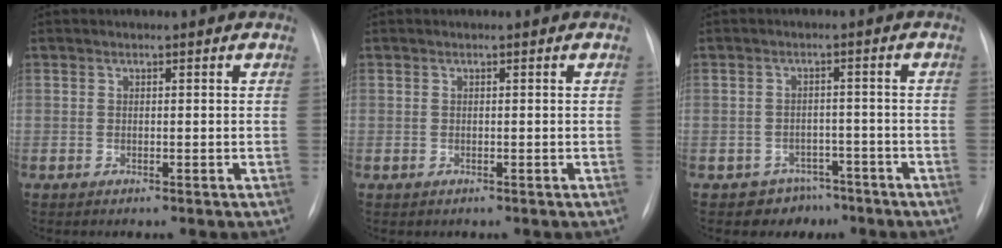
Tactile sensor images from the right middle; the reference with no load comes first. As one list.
[{"total": 0.0}, {"total": 4.8, "force": [-3.4, 3.3, -0.1], "torque": [0.009, 0.015, -0.046]}]